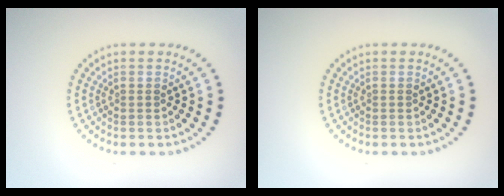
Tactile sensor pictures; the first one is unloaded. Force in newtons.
{"total": 0.0}